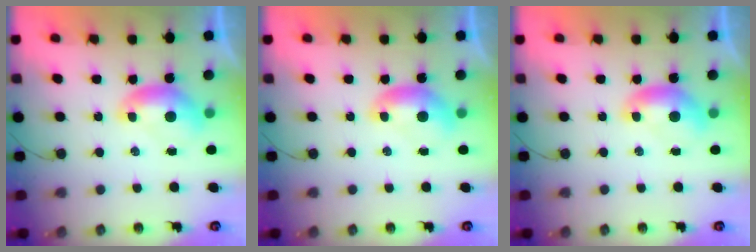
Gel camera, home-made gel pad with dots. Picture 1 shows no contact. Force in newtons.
{"total": 0.0}
{"total": 0.0}